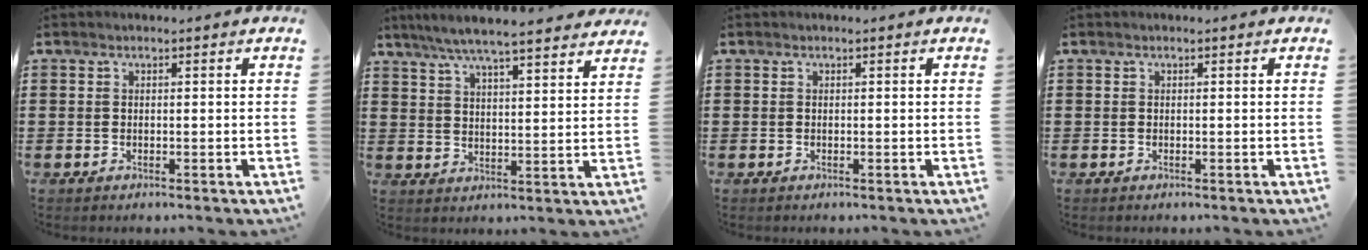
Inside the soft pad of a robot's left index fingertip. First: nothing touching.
{"total": 6.1, "force": [5.5, -0.1, 2.5], "torque": [-0.068, -0.023, 0.097]}
{"total": 0.0}
{"total": 0.0}